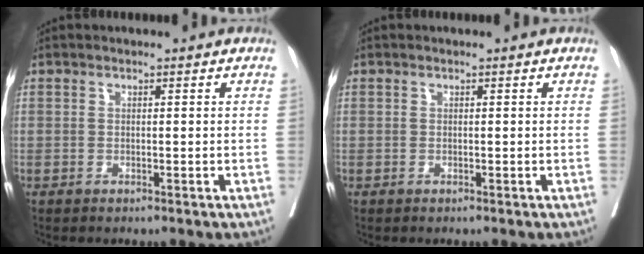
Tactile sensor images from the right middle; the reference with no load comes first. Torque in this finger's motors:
{"motor_torque": [0.31, -0.15, -0.02, 0.00]}